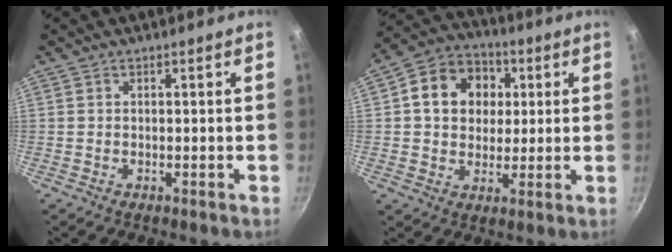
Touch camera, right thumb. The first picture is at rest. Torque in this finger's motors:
{"motor_torque": [-0.46, 0.77, 0.27, 0.04, 0.15]}